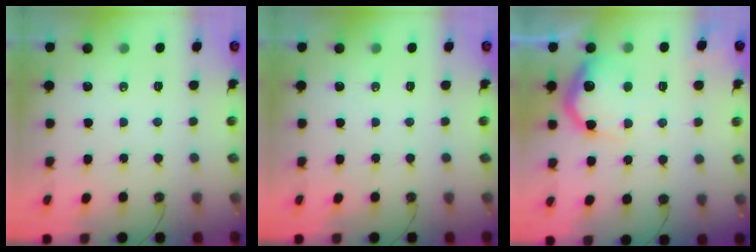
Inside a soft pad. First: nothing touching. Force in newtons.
{"total": 0.0}
{"total": 17.2, "press": 17.1, "slide": 1.1}